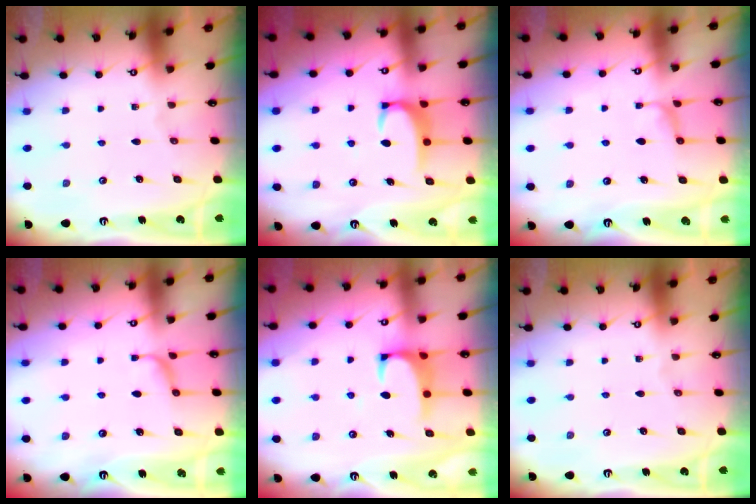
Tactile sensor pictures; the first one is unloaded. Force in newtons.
{"total": 3.2, "press": 3.2, "slide": 0.3}
{"total": 1.8, "press": 1.5, "slide": 1.0}
{"total": 1.2, "press": 1.0, "slide": 0.6}
{"total": 1.4, "press": 1.3, "slide": 0.6}
{"total": 0.0}